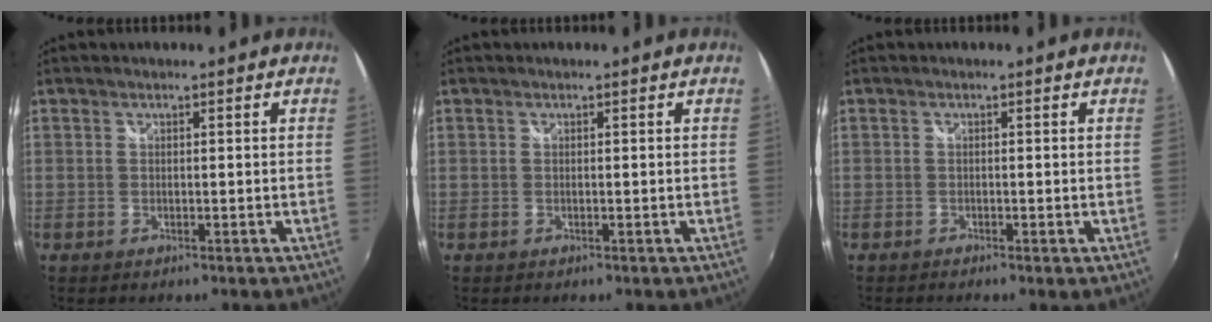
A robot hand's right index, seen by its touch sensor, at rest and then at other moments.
{"total": 0.0}
{"total": 0.6, "force": [-0.3, 0.1, 0.5], "torque": [-0.009, -0.001, -0.009]}